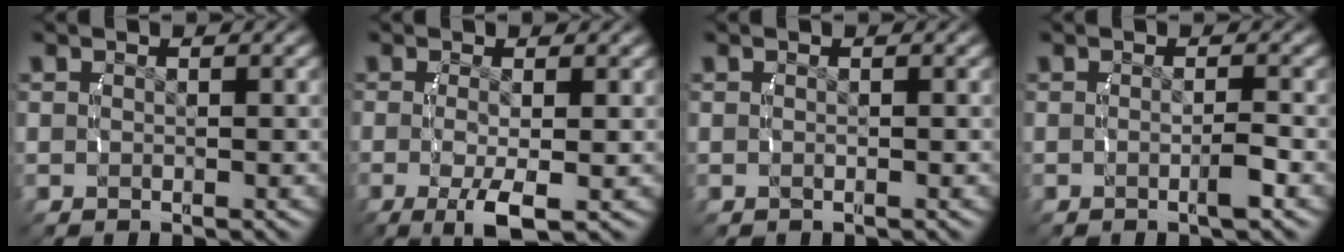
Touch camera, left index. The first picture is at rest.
{"total": 4.4, "force": [-1.9, 1.4, 3.7], "torque": [-0.083, -0.033, -0.017]}
{"total": 0.0}
{"total": 1.5, "force": [-0.8, 0.1, 1.3], "torque": [-0.022, -0.002, -0.015]}